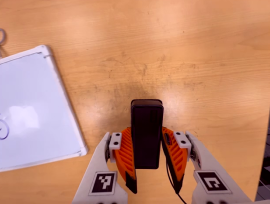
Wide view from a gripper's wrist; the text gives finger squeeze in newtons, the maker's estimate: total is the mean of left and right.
{"total": 3.7, "left": 2.2, "right": 5.2}